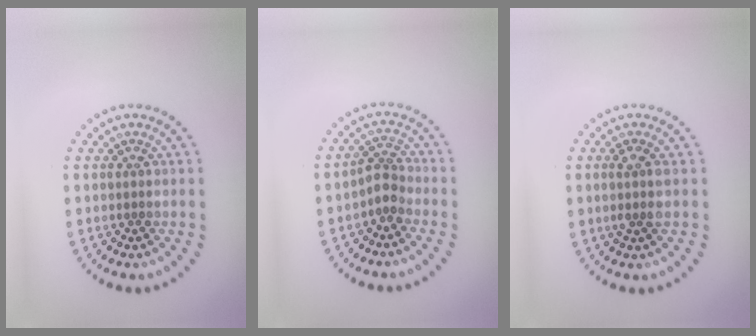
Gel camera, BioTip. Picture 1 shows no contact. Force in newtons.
{"total": 2.0, "press": 1.6, "slide": 1.3}
{"total": 1.7, "press": 1.5, "slide": 0.8}